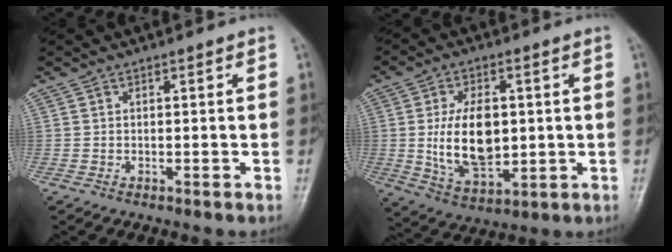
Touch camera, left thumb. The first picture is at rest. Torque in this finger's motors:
{"motor_torque": [1.67, 2.35, 1.65, 0.16, 0.22]}